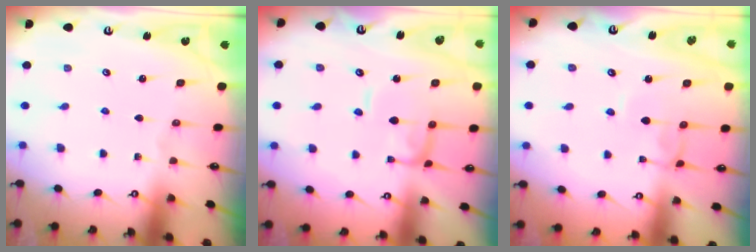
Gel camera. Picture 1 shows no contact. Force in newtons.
{"total": 0.0}
{"total": 1.9, "press": 1.9, "slide": 0.2}